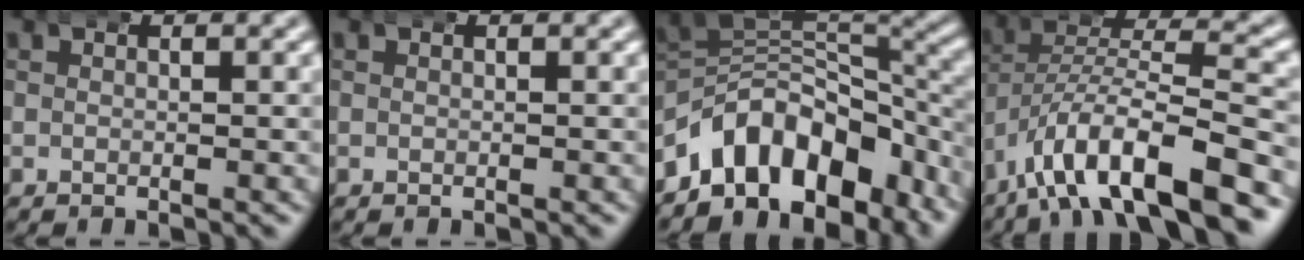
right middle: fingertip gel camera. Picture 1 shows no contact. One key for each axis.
{"total": 0.0}
{"total": 15.3, "fx": -6.3, "fy": 10.9, "fz": 8.7, "tx": -0.166, "ty": -0.045, "tz": -0.084}
{"total": 10.3, "fx": -4.8, "fy": 5.0, "fz": 7.7, "tx": -0.139, "ty": -0.019, "tz": -0.072}